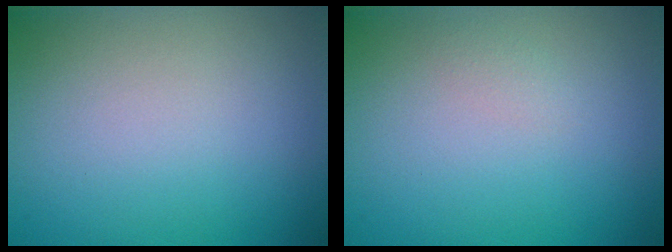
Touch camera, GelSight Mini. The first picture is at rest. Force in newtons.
{"total": 0.6, "press": 0.6, "slide": 0.0}